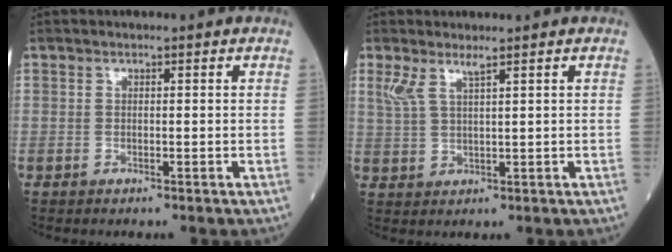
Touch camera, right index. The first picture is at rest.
{"total": 3.1, "force": [2.1, 0.3, 2.2], "torque": [-0.059, 0.007, 0.051]}